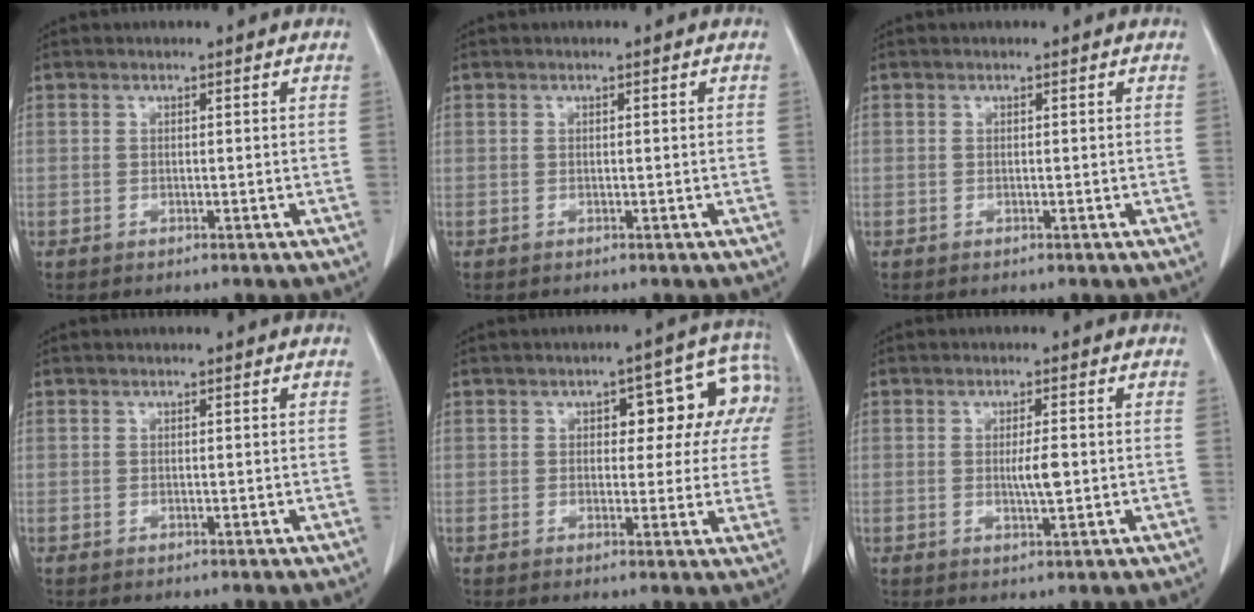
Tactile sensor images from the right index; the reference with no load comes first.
{"total": 0.0}
{"total": 0.0}
{"total": 0.0}
{"total": 9.7, "force": [2.5, 5.0, 7.9], "torque": [-0.073, 0.041, 0.028]}
{"total": 3.2, "force": [-0.1, 0.4, 3.1], "torque": [-0.056, -0.003, -0.001]}